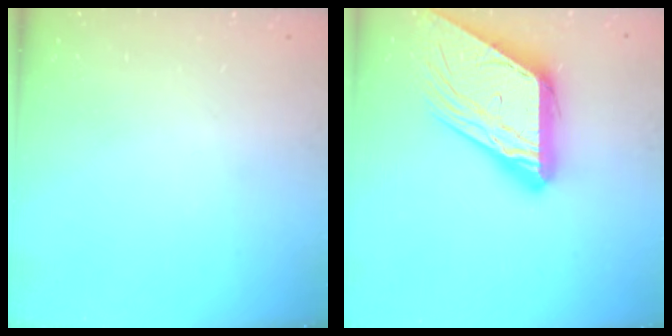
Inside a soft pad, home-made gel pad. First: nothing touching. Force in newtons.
{"total": 17.5, "press": 17.4, "slide": 1.8}